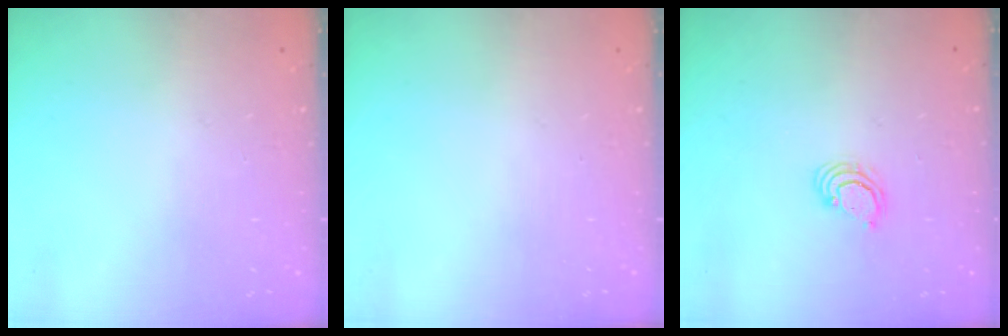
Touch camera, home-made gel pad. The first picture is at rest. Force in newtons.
{"total": 0.0}
{"total": 2.5, "press": 2.5, "slide": 0.2}